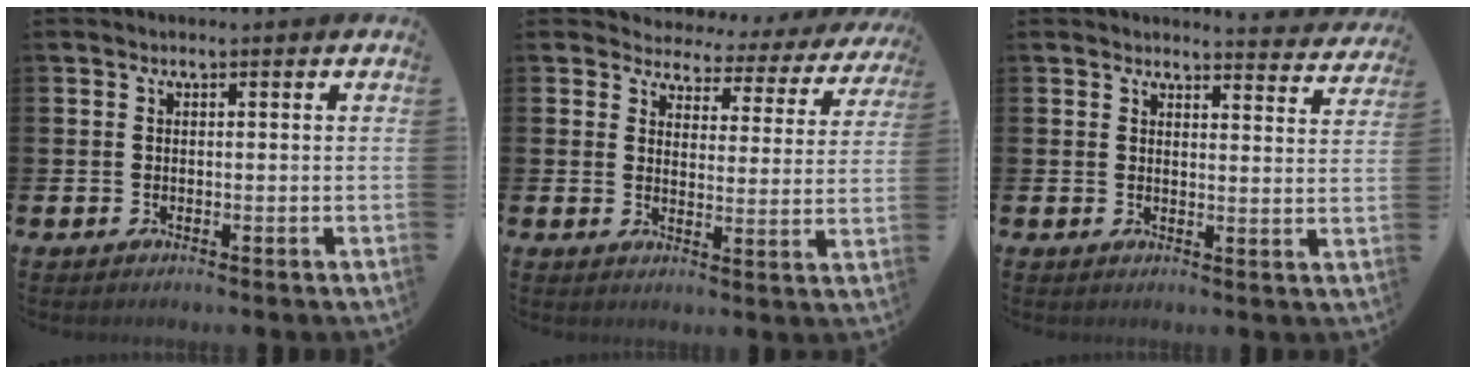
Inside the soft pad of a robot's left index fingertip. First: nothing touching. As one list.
[{"total": 3.2, "force": [2.8, 1.4, 0.0], "torque": [-0.014, -0.034, 0.039]}, {"total": 3.5, "force": [3.5, 0.2, 0.1], "torque": [0.013, -0.031, 0.058]}]